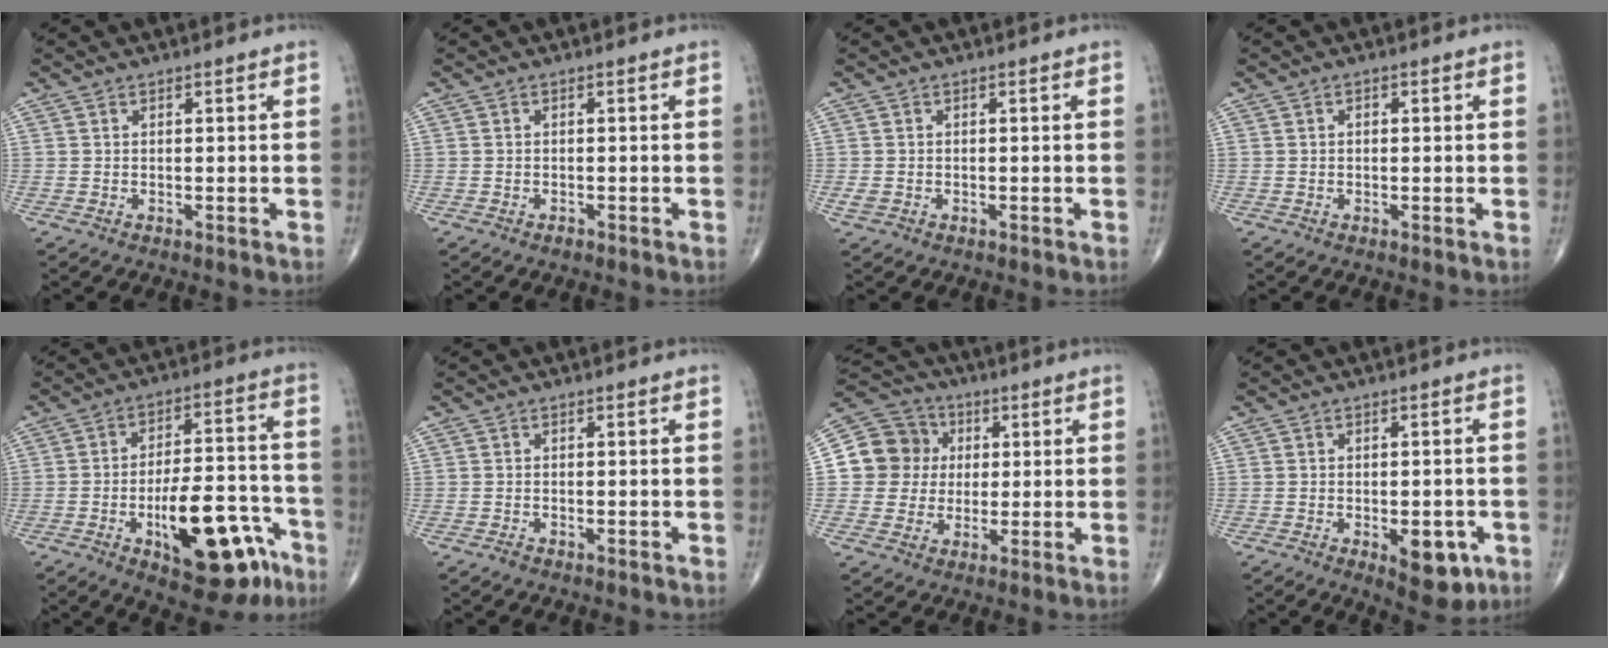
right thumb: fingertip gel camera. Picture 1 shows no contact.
{"total": 0.8, "force": [-0.6, 0.4, 0.3], "torque": [-0.004, 0.002, -0.011]}
{"total": 2.9, "force": [-0.4, 1.8, 2.2], "torque": [-0.063, -0.003, 0.000]}
{"total": 0.8, "force": [0.1, 0.5, 0.6], "torque": [-0.004, 0.003, -0.001]}
{"total": 19.3, "force": [-8.6, 8.0, 15.3], "torque": [-0.201, 0.053, -0.115]}
{"total": 0.8, "force": [-0.7, 0.3, 0.3], "torque": [-0.010, 0.000, -0.015]}
{"total": 10.6, "force": [1.1, 10.0, 3.2], "torque": [-0.030, 0.014, 0.012]}
{"total": 7.9, "force": [-3.0, 3.7, 6.3], "torque": [-0.065, 0.002, -0.030]}